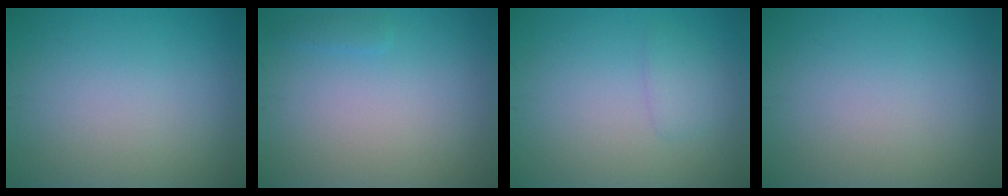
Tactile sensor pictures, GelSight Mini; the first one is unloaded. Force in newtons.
{"total": 0.7, "press": 0.7, "slide": 0.0}
{"total": 1.4, "press": 1.4, "slide": 0.1}
{"total": 0.0}